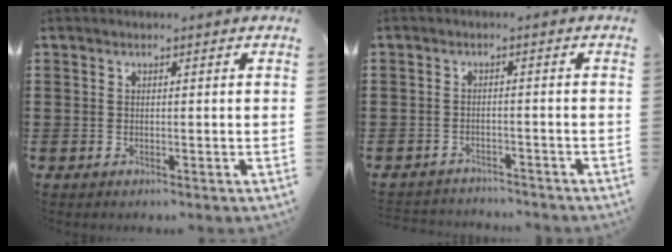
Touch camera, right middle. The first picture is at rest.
{"total": 2.4, "force": [-2.3, 0.3, -0.3], "torque": [-0.003, -0.001, -0.052]}